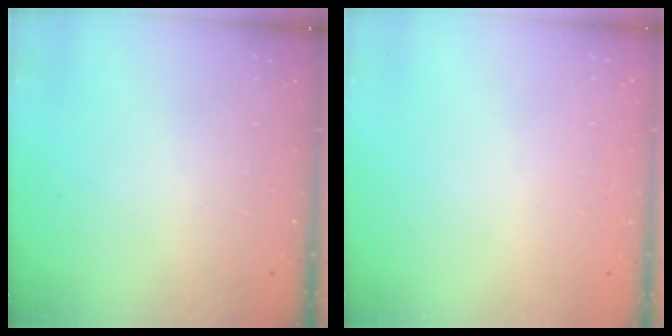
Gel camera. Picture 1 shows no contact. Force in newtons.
{"total": 0.0}